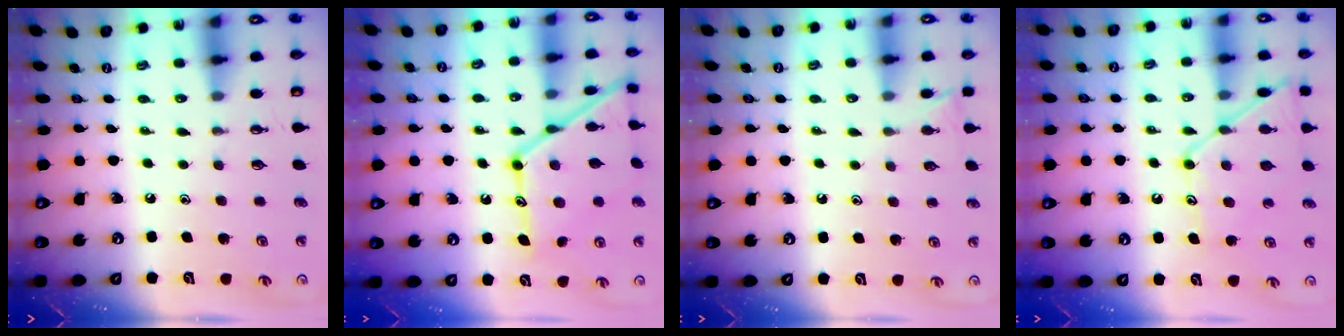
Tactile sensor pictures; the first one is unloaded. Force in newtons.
{"total": 18.2, "press": 18.1, "slide": 1.1}
{"total": 3.2, "press": 3.2, "slide": 0.4}
{"total": 12.4, "press": 12.4, "slide": 1.0}